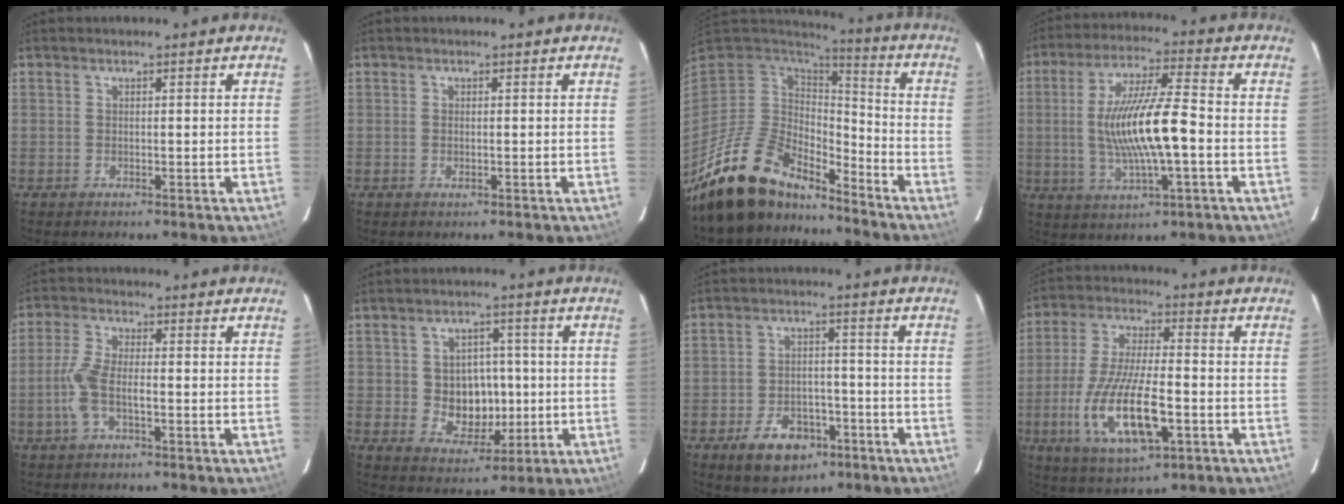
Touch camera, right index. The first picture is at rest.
{"total": 0.6, "force": [-0.1, 0.2, 0.6], "torque": [-0.013, 0.001, -0.003]}
{"total": 17.8, "force": [-14.8, 6.6, 7.3], "torque": [-0.157, -0.014, -0.260]}
{"total": 14.3, "force": [-1.8, 2.5, 13.9], "torque": [-0.266, -0.002, -0.029]}
{"total": 6.4, "force": [-1.8, 2.1, 5.7], "torque": [-0.129, 0.004, -0.037]}
{"total": 8.3, "force": [-0.5, 7.0, 4.3], "torque": [-0.086, 0.007, 0.010]}
{"total": 10.4, "force": [-6.0, 6.5, 5.4], "torque": [-0.120, 0.013, -0.079]}
{"total": 16.1, "force": [-5.2, 5.3, 14.2], "torque": [-0.297, -0.021, -0.089]}